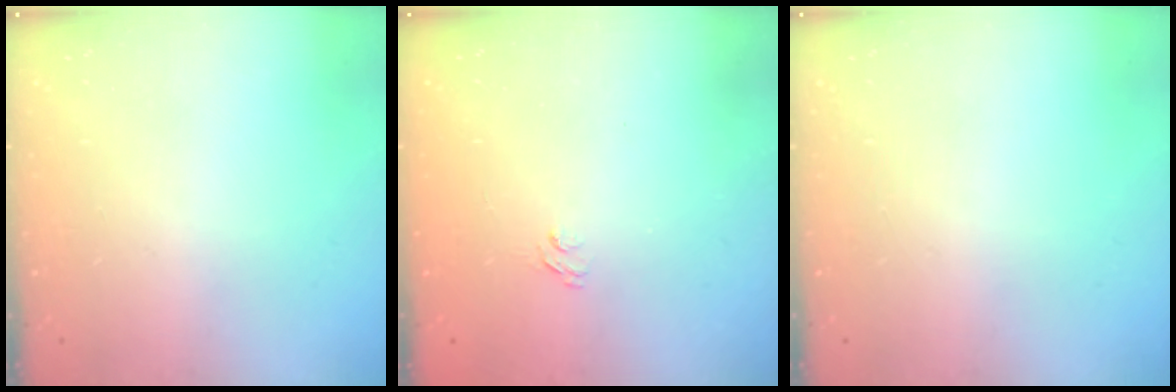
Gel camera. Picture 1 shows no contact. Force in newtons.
{"total": 2.1, "press": 1.6, "slide": 1.2}
{"total": 0.0}